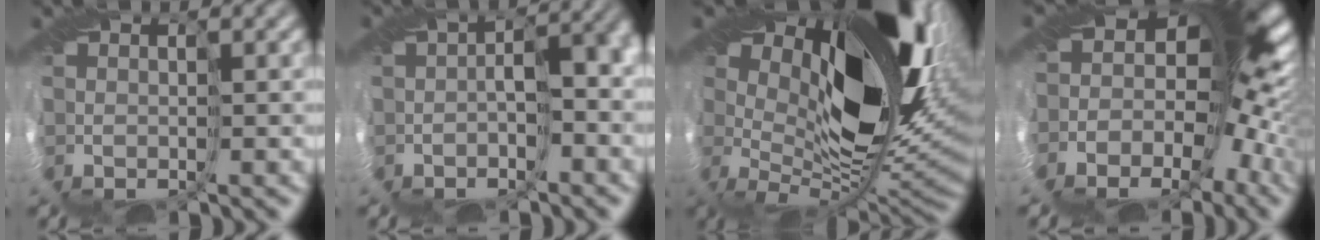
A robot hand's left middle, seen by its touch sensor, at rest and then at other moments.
{"total": 3.9, "force": [-1.3, 1.8, 3.2], "torque": [-0.035, 0.007, -0.022]}
{"total": 16.7, "force": [5.1, 7.8, 13.8], "torque": [-0.204, 0.007, 0.090]}
{"total": 15.5, "force": [-1.1, 10.3, 11.6], "torque": [-0.153, 0.024, -0.038]}